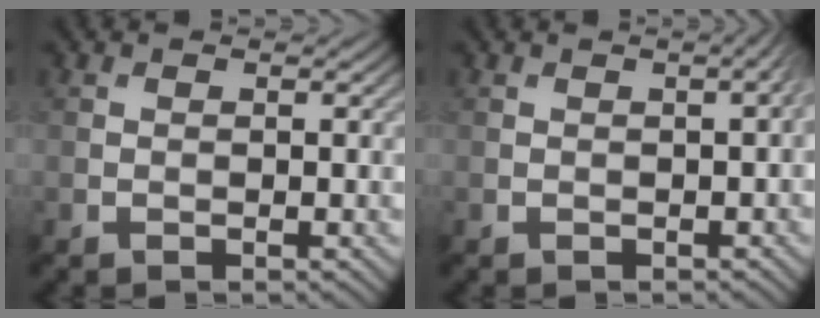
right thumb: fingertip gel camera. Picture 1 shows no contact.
{"total": 1.9, "force": [0.1, 0.4, 1.9], "torque": [-0.021, 0.009, 0.004]}